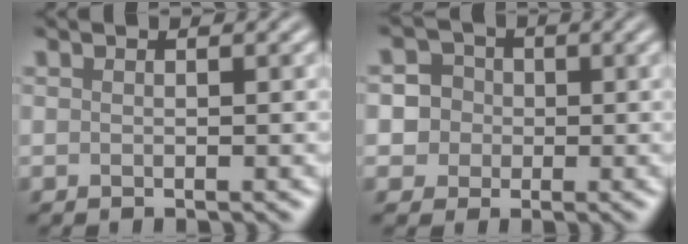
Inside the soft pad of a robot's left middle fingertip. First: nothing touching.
{"total": 4.9, "force": [-0.1, 4.7, 1.3], "torque": [0.001, 0.027, -0.023]}